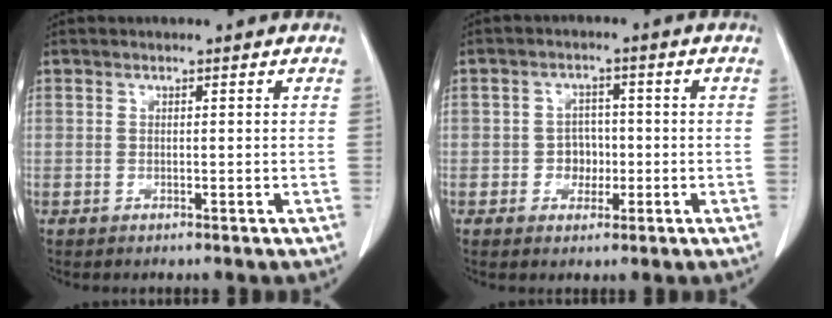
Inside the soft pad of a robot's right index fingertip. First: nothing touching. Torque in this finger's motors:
{"motor_torque": [0.54, -0.27, 0.11, 0.02]}